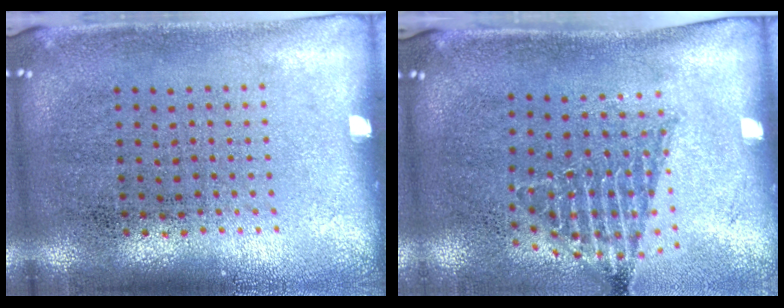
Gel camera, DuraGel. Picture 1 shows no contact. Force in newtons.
{"total": 1.4, "press": 1.1, "slide": 0.8}